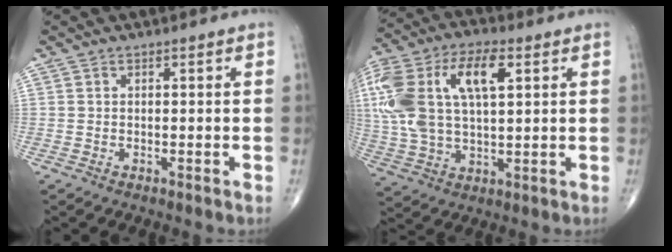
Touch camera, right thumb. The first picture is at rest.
{"total": 22.0, "force": [6.0, 11.0, 18.1], "torque": [-0.403, 0.022, 0.107]}